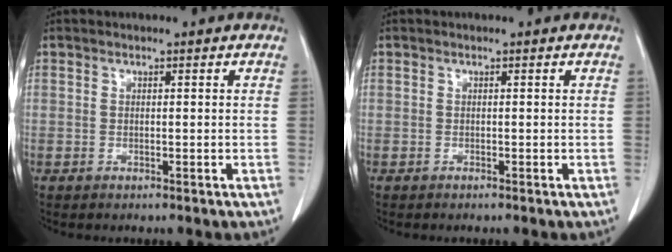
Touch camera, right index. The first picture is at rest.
{"total": 0.0}